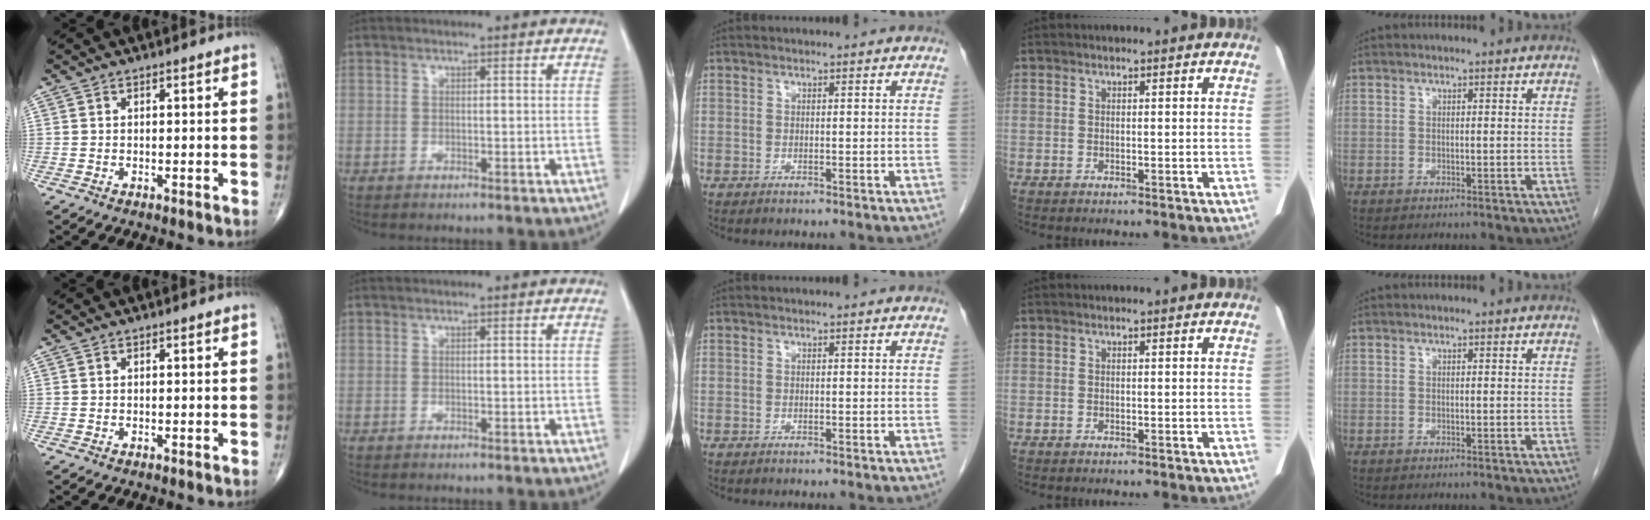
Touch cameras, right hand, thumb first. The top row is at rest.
{}